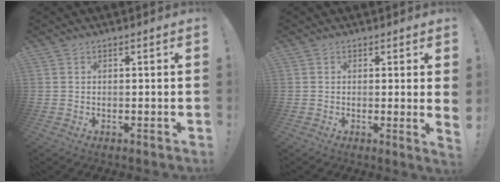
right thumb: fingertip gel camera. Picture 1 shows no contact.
{"total": 2.3, "force": [0.8, -0.5, 2.2], "torque": [-0.028, -0.011, 0.010]}